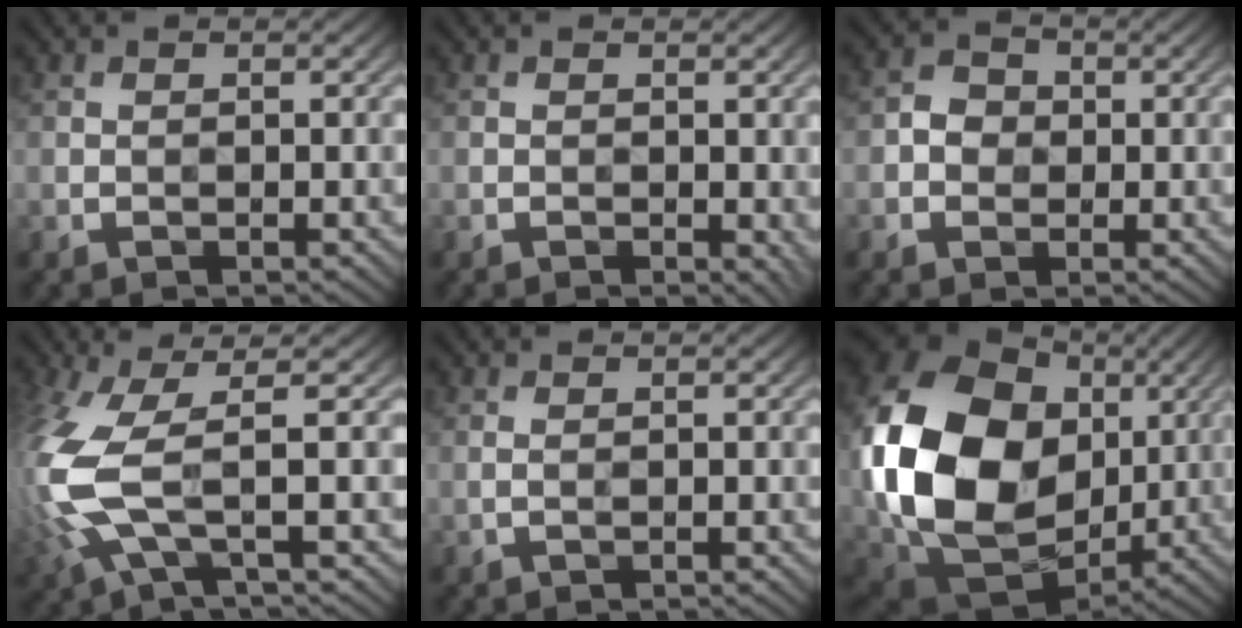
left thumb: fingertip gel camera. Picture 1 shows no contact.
{"total": 1.4, "force": [-0.3, 0.7, 1.2], "torque": [-0.016, -0.007, -0.003]}
{"total": 2.6, "force": [-0.2, 2.4, 1.1], "torque": [-0.020, 0.002, -0.011]}
{"total": 10.0, "force": [-0.4, 2.9, 9.6], "torque": [-0.240, -0.005, -0.015]}
{"total": 0.7, "force": [0.0, 0.1, 0.7], "torque": [-0.016, 0.001, -0.001]}
{"total": 21.9, "force": [2.2, 16.7, 14.1], "torque": [-0.376, -0.020, 0.059]}